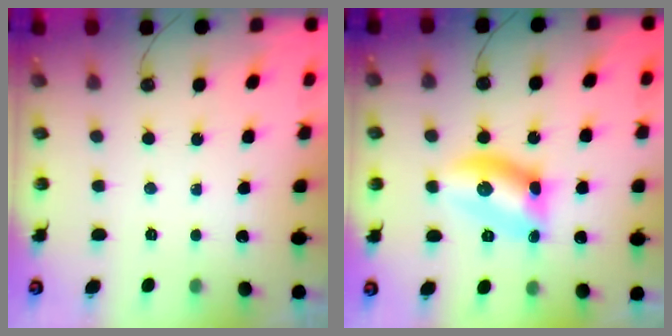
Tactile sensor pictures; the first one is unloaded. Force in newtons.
{"total": 11.6, "press": 11.4, "slide": 2.1}